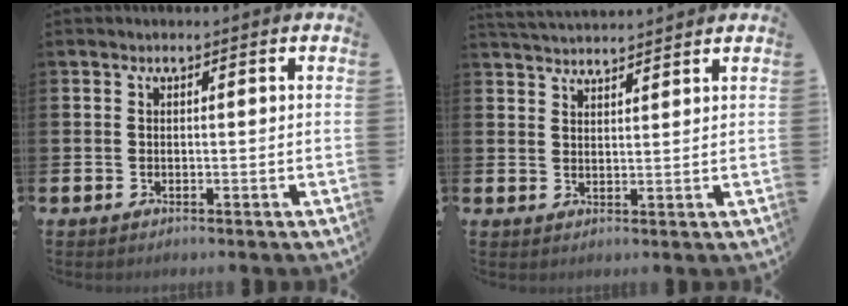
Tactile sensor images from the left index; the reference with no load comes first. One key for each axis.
{"total": 3.2, "fx": 3.2, "fy": 0.0, "fz": 0.2, "tx": -0.012, "ty": -0.017, "tz": 0.060}